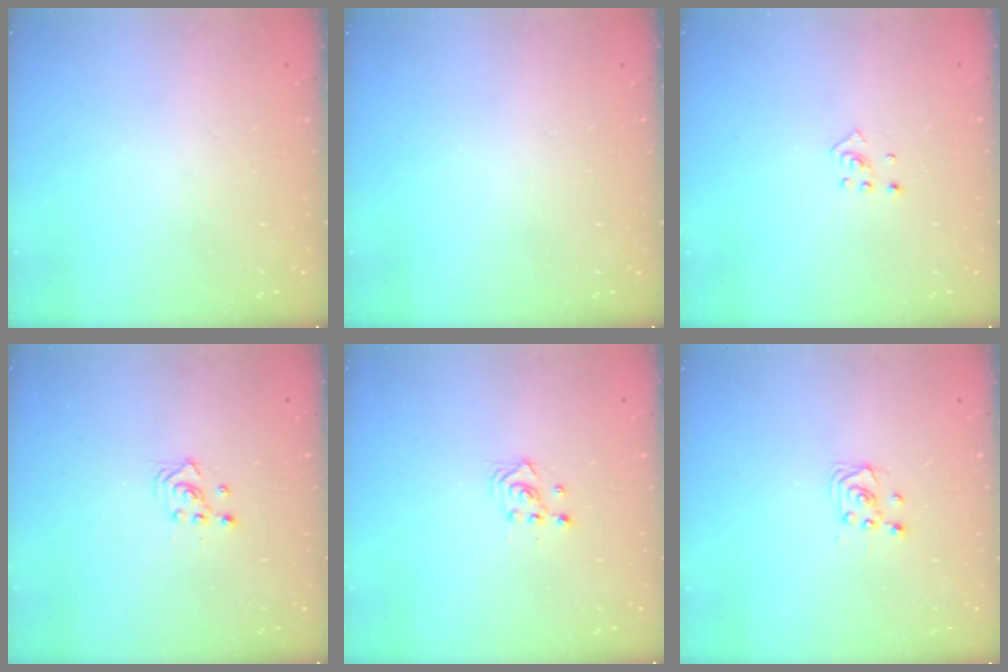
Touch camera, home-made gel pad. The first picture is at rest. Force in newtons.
{"total": 0.0}
{"total": 2.0, "press": 1.9, "slide": 0.8}
{"total": 2.5, "press": 2.5, "slide": 0.3}
{"total": 2.5, "press": 2.5, "slide": 0.3}
{"total": 2.9, "press": 2.9, "slide": 0.4}